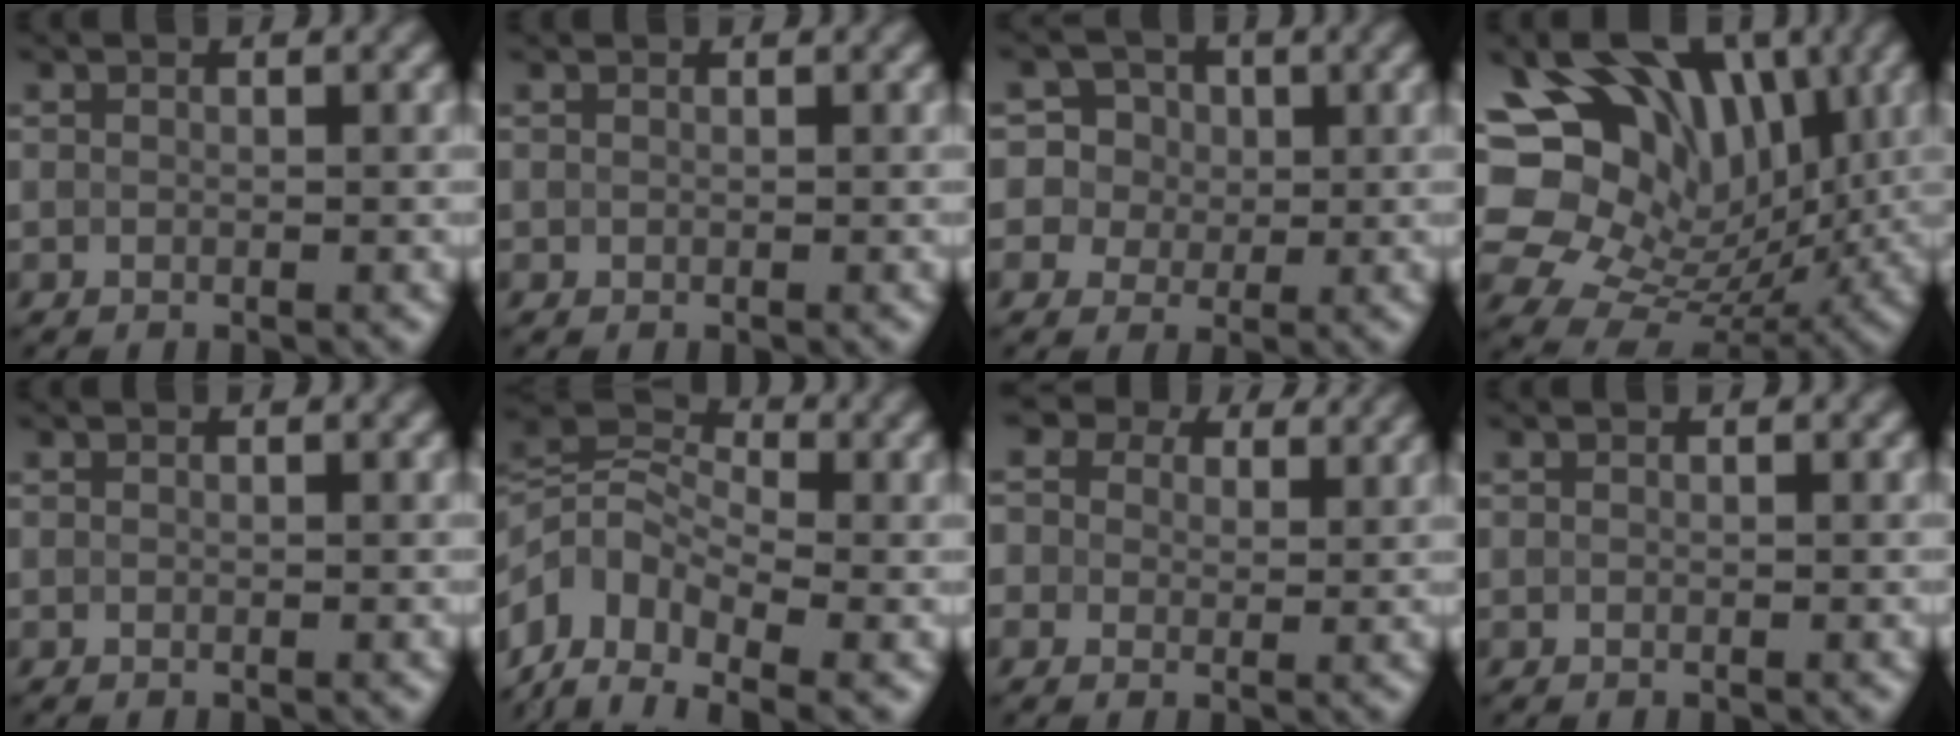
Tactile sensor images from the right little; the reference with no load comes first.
{"total": 0.5, "force": [0.3, 0.4, -0.1], "torque": [0.006, 0.000, 0.005]}
{"total": 6.4, "force": [2.5, 5.6, 1.9], "torque": [-0.032, 0.021, 0.024]}
{"total": 15.2, "force": [3.8, 11.0, 9.7], "torque": [-0.172, 0.027, 0.063]}
{"total": 0.0}
{"total": 7.8, "force": [-3.4, 5.2, 4.7], "torque": [-0.092, 0.012, -0.089]}
{"total": 9.7, "force": [5.7, 6.7, 4.0], "torque": [-0.089, 0.034, 0.069]}
{"total": 0.0}